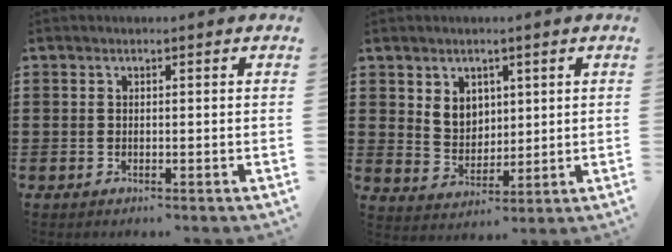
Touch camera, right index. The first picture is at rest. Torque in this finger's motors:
{"motor_torque": [0.17, -0.13, 0.12, 0.09]}